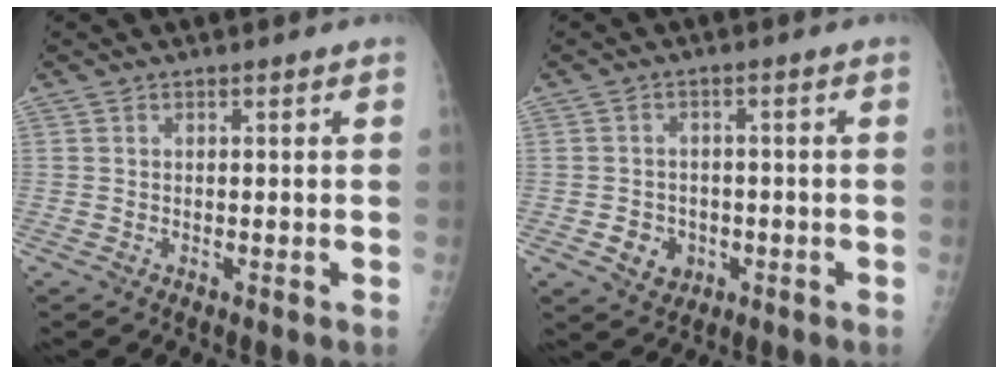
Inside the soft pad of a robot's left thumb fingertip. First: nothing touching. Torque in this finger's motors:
{"motor_torque": [-0.23, 0.23, -0.04, 0.04, 0.02]}